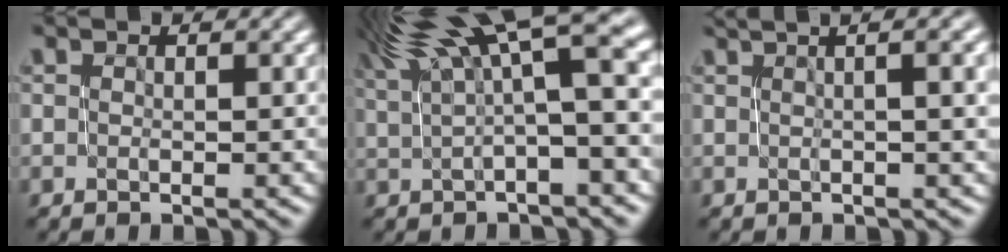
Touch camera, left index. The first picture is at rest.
{"total": 10.5, "force": [5.0, 2.1, 8.9], "torque": [-0.132, 0.043, 0.082]}
{"total": 8.9, "force": [3.1, 3.4, 7.7], "torque": [-0.069, 0.034, 0.019]}